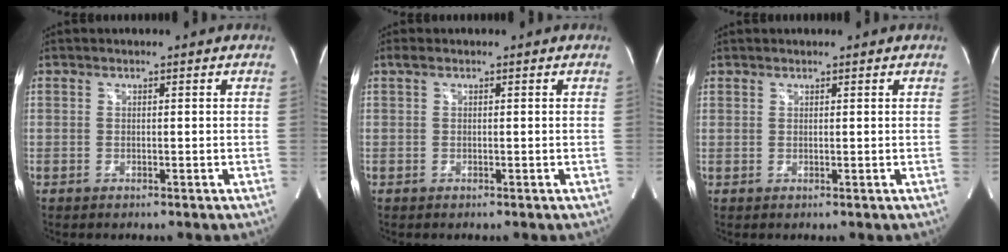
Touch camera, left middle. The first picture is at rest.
{"total": 0.8, "force": [0.5, 0.2, 0.6], "torque": [-0.020, 0.019, 0.008]}
{"total": 0.6, "force": [0.5, 0.4, 0.0], "torque": [0.000, 0.003, 0.007]}